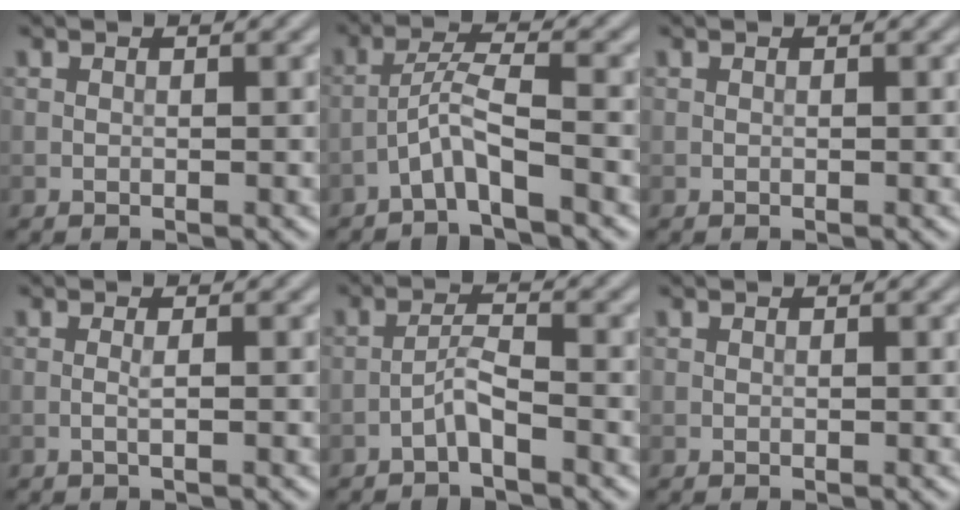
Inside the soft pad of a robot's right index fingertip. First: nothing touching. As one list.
[{"total": 3.3, "force": [-2.2, 0.1, 2.4], "torque": [-0.051, 0.015, -0.047]}, {"total": 0.0}, {"total": 0.9, "force": [-0.2, 0.1, 0.9], "torque": [-0.015, 0.000, -0.007]}, {"total": 2.0, "force": [-1.4, 0.1, 1.4], "torque": [-0.028, 0.011, -0.032]}, {"total": 0.0}]